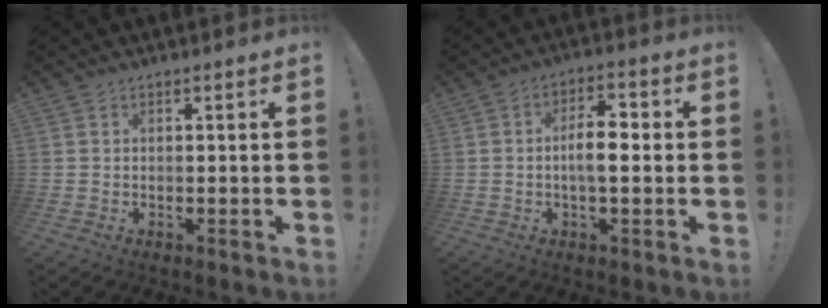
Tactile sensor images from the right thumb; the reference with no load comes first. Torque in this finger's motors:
{"motor_torque": [0.80, 1.19, 0.80, -0.10, 0.01]}